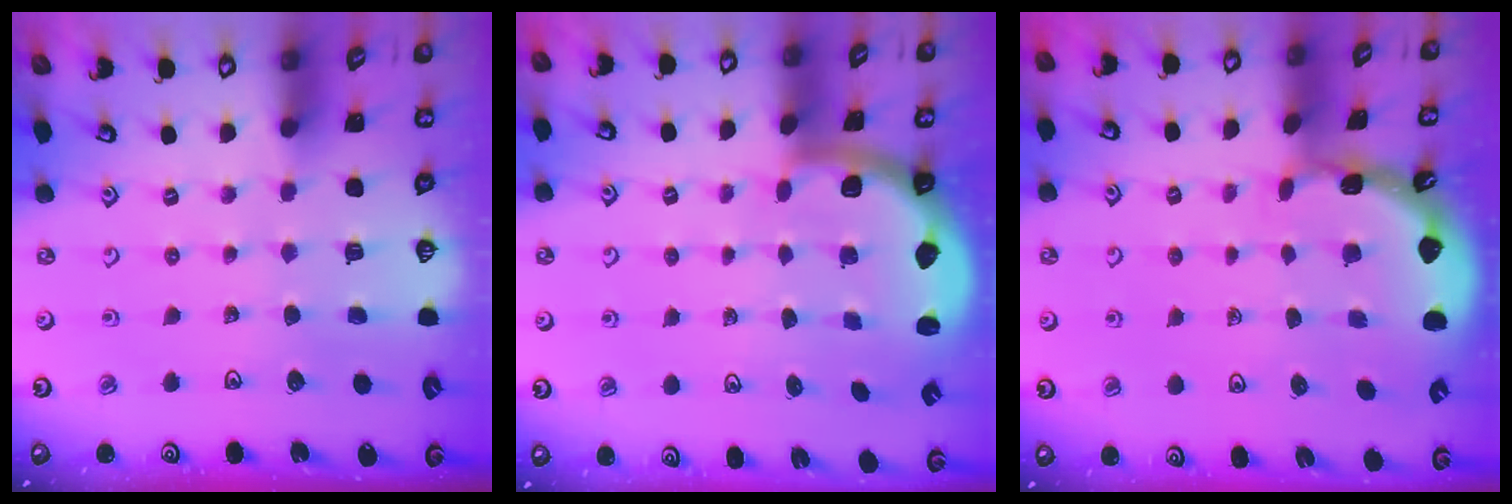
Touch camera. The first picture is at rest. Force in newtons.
{"total": 1.9, "press": 1.8, "slide": 0.5}
{"total": 1.8, "press": 1.8, "slide": 0.1}